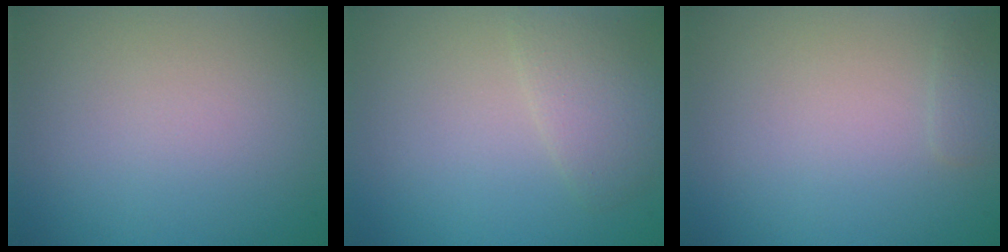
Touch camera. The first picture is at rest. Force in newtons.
{"total": 2.4, "press": 2.4, "slide": 0.1}
{"total": 0.8, "press": 0.8, "slide": 0.1}